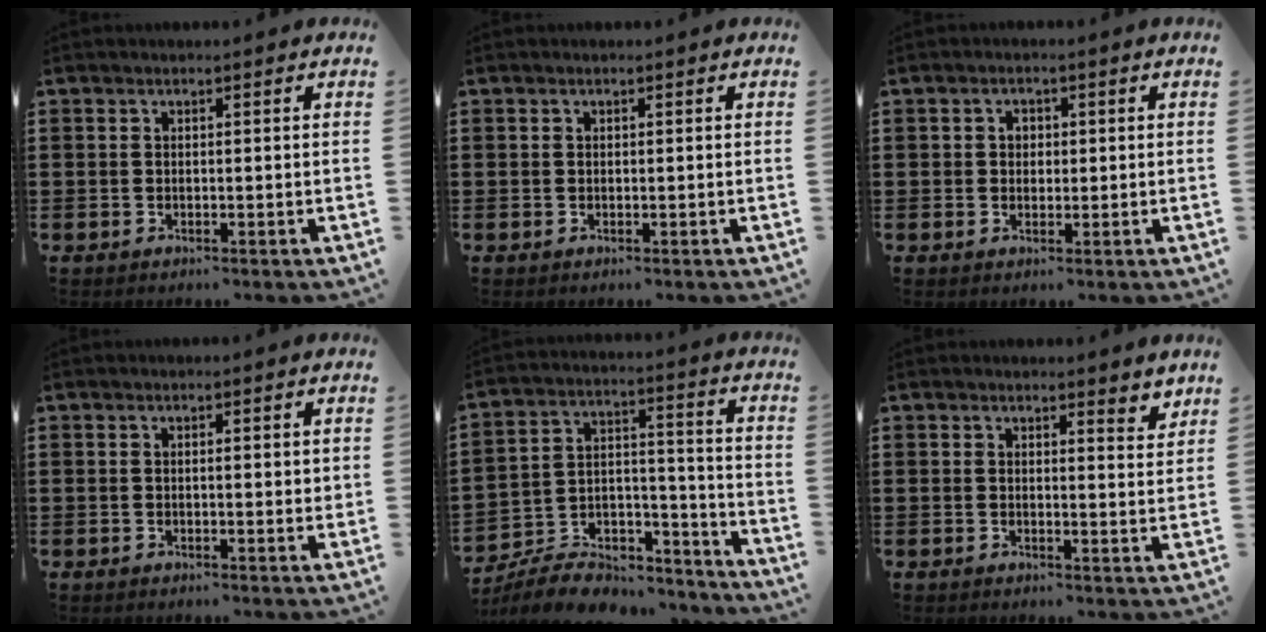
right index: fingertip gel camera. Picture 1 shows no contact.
{"total": 0.0}
{"total": 1.6, "force": [0.0, 1.4, 0.8], "torque": [-0.018, 0.009, -0.001]}
{"total": 1.1, "force": [0.1, 0.2, 1.1], "torque": [-0.021, 0.003, 0.001]}
{"total": 7.8, "force": [-6.6, 3.4, 2.3], "torque": [-0.051, 0.015, -0.129]}
{"total": 2.2, "force": [2.0, 0.3, 0.7], "torque": [-0.010, -0.002, 0.037]}